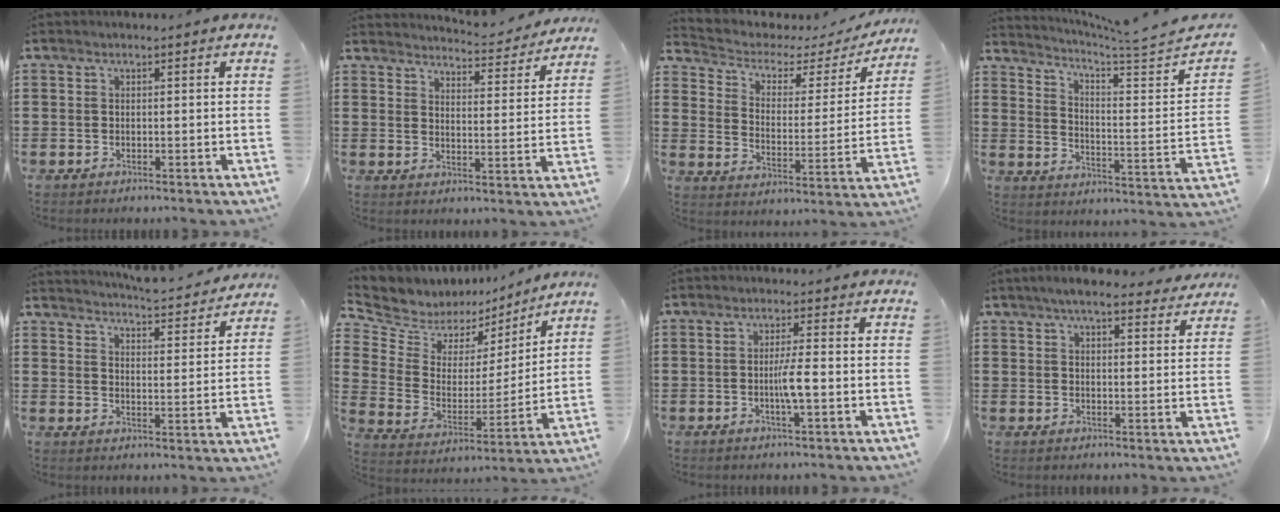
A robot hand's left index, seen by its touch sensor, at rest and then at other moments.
{"total": 4.3, "force": [4.3, -0.3, 0.5], "torque": [-0.015, -0.039, 0.068]}
{"total": 3.5, "force": [2.3, 2.0, 1.8], "torque": [-0.052, -0.016, 0.029]}
{"total": 4.3, "force": [3.7, -0.7, 2.0], "torque": [-0.052, -0.049, 0.052]}
{"total": 4.6, "force": [4.5, -0.5, 0.6], "torque": [-0.026, -0.037, 0.074]}
{"total": 5.9, "force": [4.8, 3.4, -0.3], "torque": [-0.040, -0.041, 0.082]}
{"total": 3.8, "force": [-0.6, 0.1, 3.7], "torque": [-0.065, -0.003, -0.013]}
{"total": 5.7, "force": [5.0, 1.0, 2.6], "torque": [-0.055, -0.010, 0.090]}